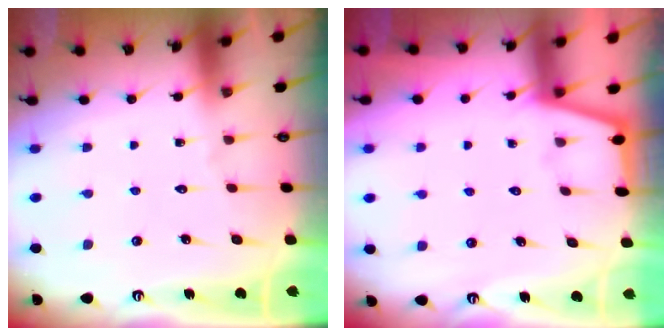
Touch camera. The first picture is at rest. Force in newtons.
{"total": 1.2, "press": 1.1, "slide": 0.3}